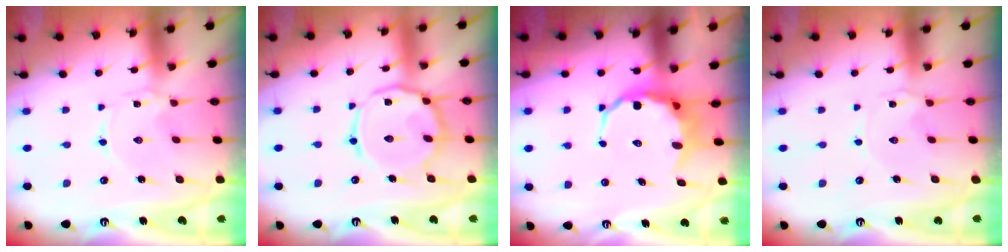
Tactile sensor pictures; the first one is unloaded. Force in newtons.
{"total": 14.5, "press": 14.5, "slide": 1.2}
{"total": 9.6, "press": 9.3, "slide": 2.4}
{"total": 2.5, "press": 2.5, "slide": 0.4}